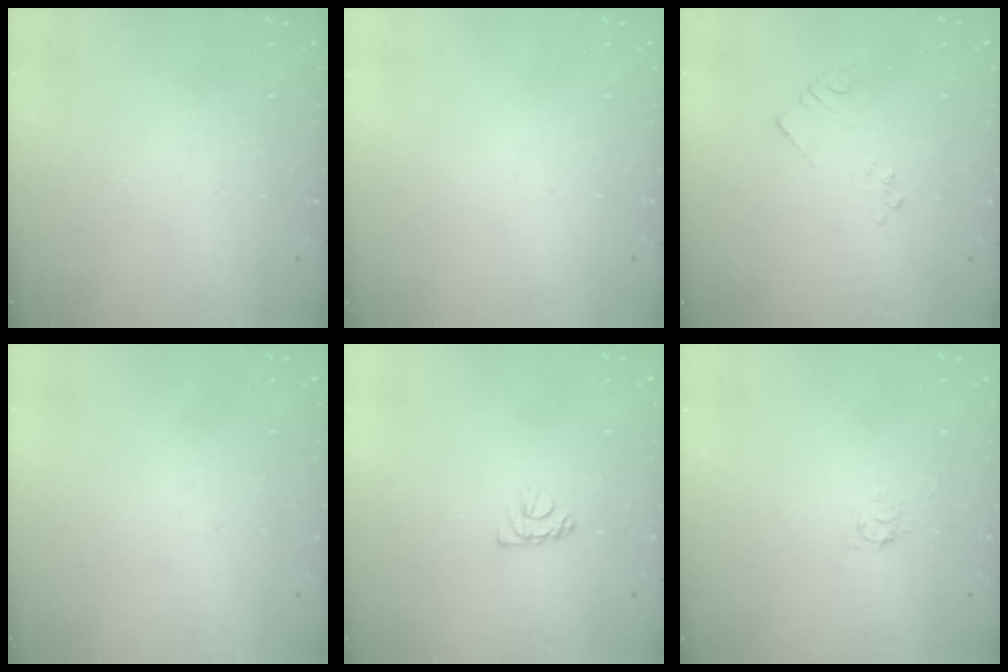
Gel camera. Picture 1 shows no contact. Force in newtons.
{"total": 0.0}
{"total": 3.6, "press": 3.6, "slide": 0.6}
{"total": 0.0}
{"total": 4.9, "press": 4.9, "slide": 0.3}
{"total": 3.7, "press": 3.6, "slide": 0.4}